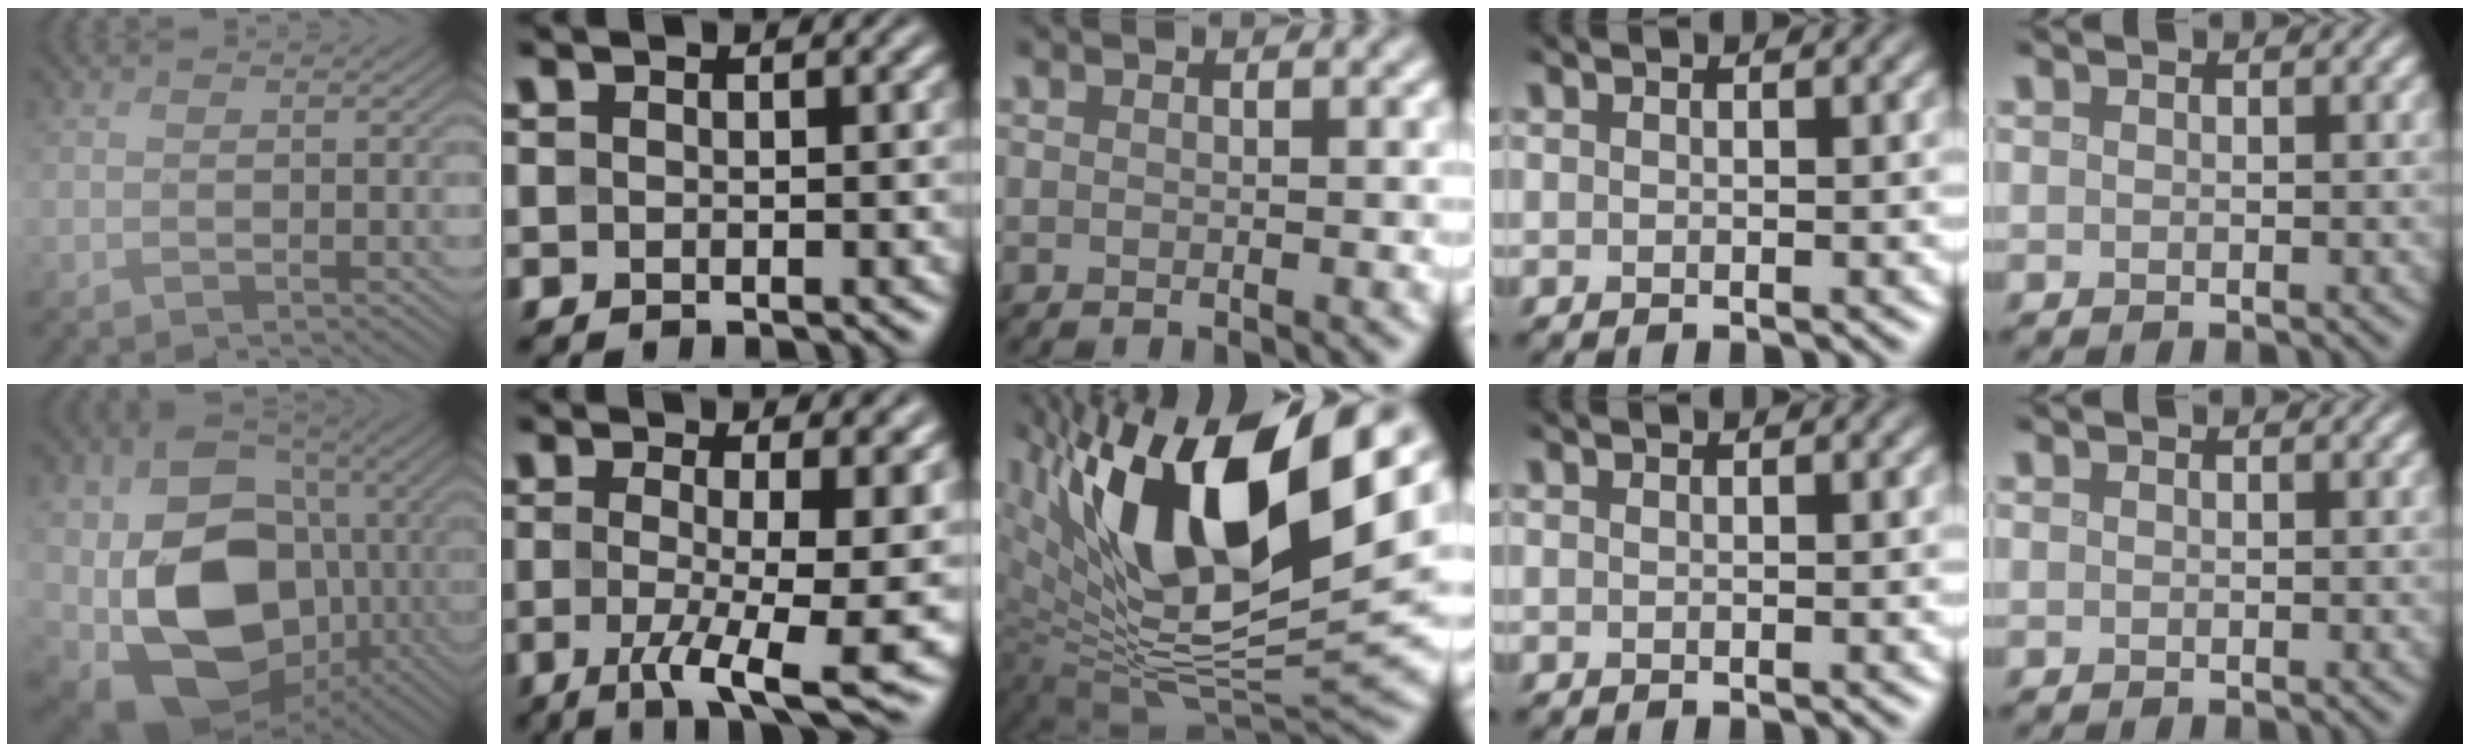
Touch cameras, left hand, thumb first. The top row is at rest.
{"thumb": {"total": 17.1, "force": [-2.6, 12.7, 11.2], "torque": [-0.219, -0.030, -0.039]}, "index": {"total": 9.5, "force": [-1.4, 2.3, 9.1], "torque": [-0.129, -0.014, -0.019]}, "middle": {"total": 16.8, "force": [6.5, 6.5, 14.0], "torque": [-0.245, -0.003, 0.114]}}